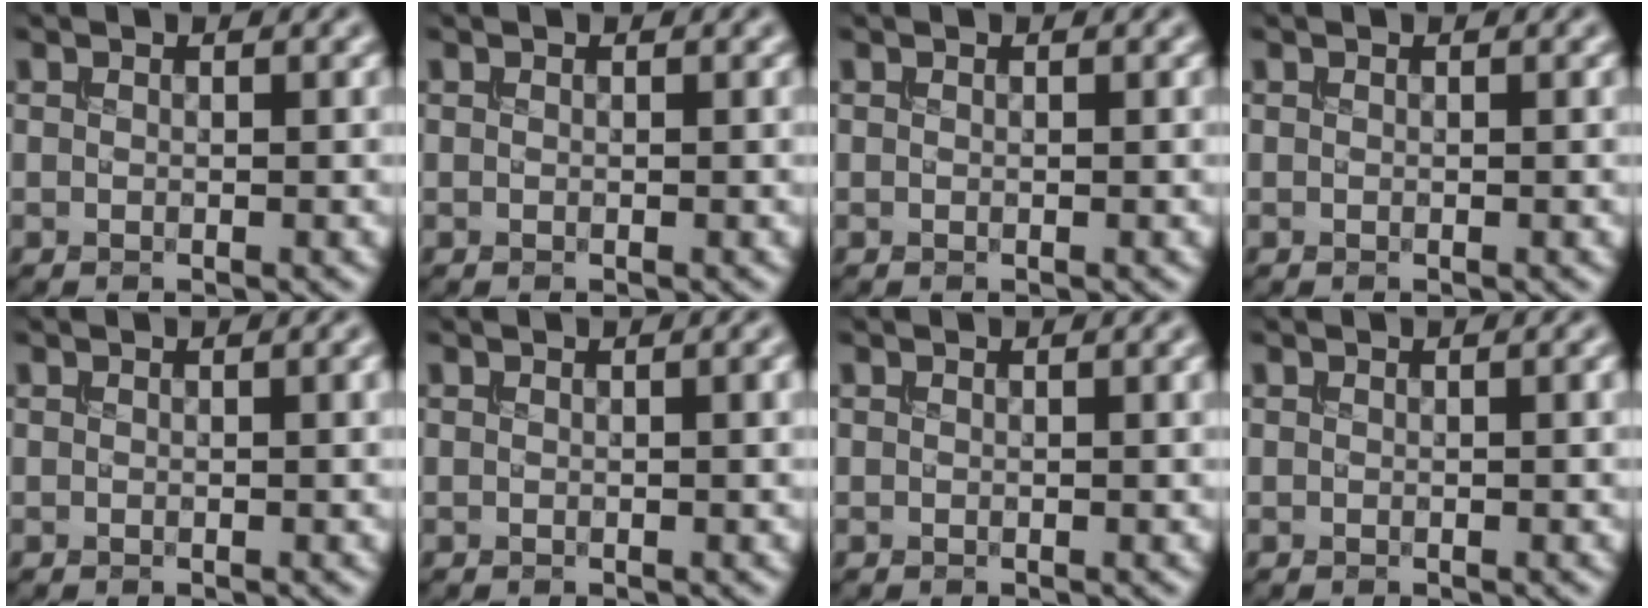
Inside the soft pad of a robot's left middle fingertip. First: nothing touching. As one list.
[{"total": 0.0}, {"total": 0.0}, {"total": 0.0}, {"total": 1.3, "force": [0.4, 0.4, 1.1], "torque": [-0.012, 0.006, 0.001]}, {"total": 1.6, "force": [0.4, 0.5, 1.4], "torque": [-0.013, 0.007, 0.001]}, {"total": 1.2, "force": [0.4, 0.4, 1.0], "torque": [-0.010, 0.006, 0.003]}, {"total": 1.1, "force": [0.3, 0.3, 1.0], "torque": [-0.010, 0.006, 0.001]}]